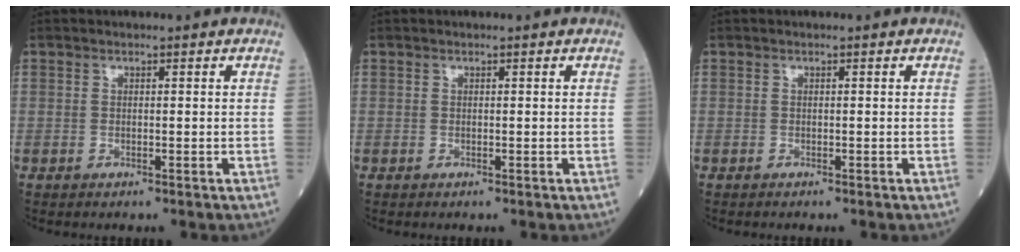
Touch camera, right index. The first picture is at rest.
{"total": 0.0}
{"total": 0.0}